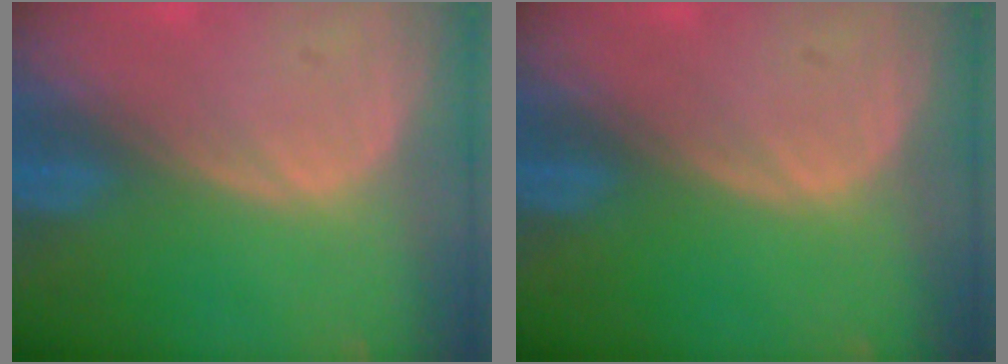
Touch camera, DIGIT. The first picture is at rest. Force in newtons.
{"total": 0.0}